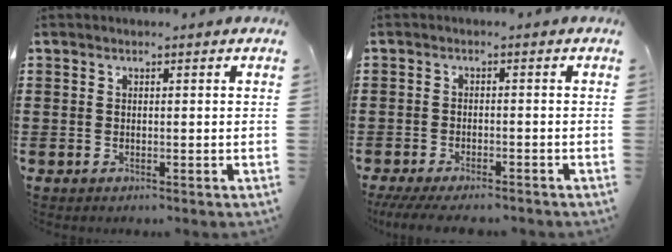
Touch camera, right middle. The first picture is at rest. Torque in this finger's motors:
{"motor_torque": [1.51, -0.28, 0.46, 0.21]}